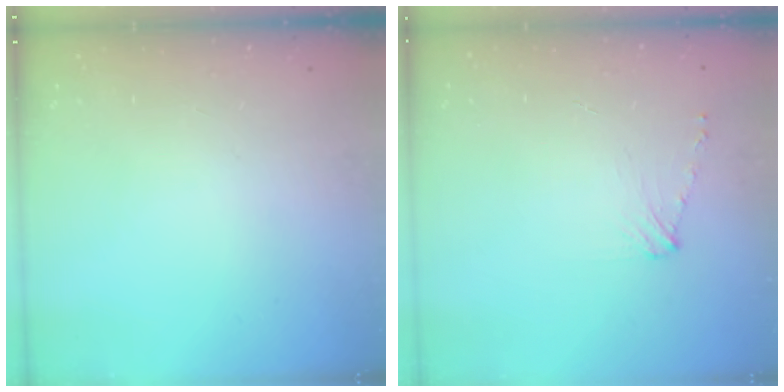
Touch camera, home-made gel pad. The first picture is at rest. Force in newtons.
{"total": 4.3, "press": 4.2, "slide": 0.6}